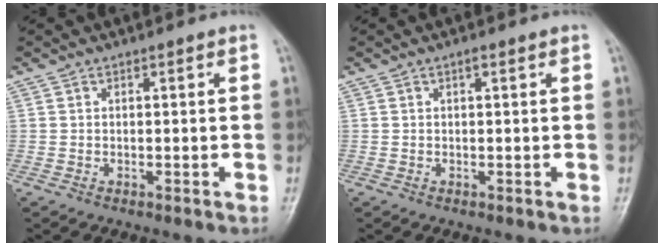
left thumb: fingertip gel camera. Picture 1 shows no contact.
{"total": 0.8, "force": [0.4, 0.1, 0.6], "torque": [-0.009, 0.002, 0.003]}